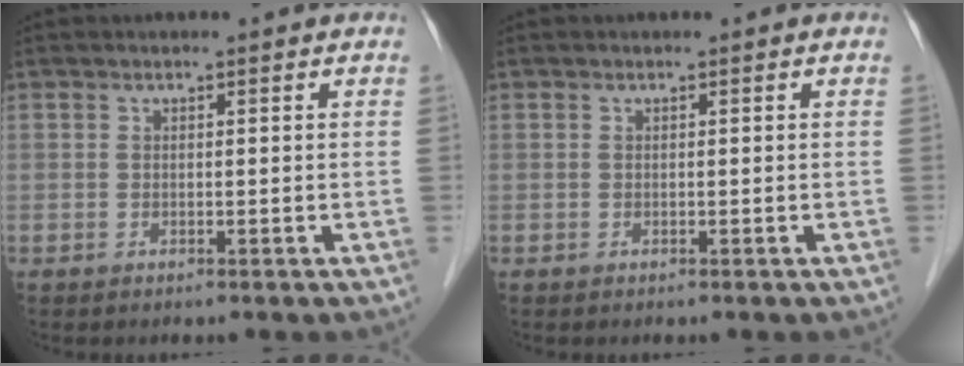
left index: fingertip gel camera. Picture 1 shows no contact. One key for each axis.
{"total": 0.0}